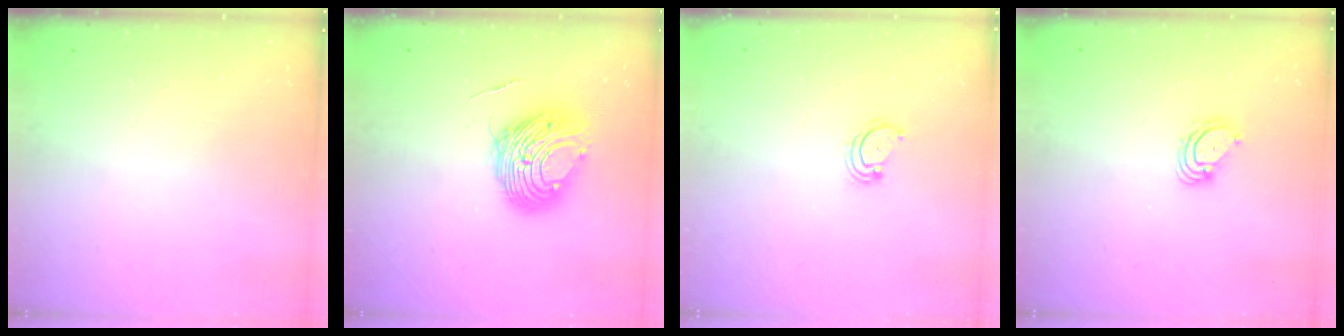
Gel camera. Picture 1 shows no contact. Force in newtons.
{"total": 9.7, "press": 9.7, "slide": 0.8}
{"total": 2.8, "press": 2.8, "slide": 0.3}
{"total": 4.3, "press": 4.3, "slide": 0.4}